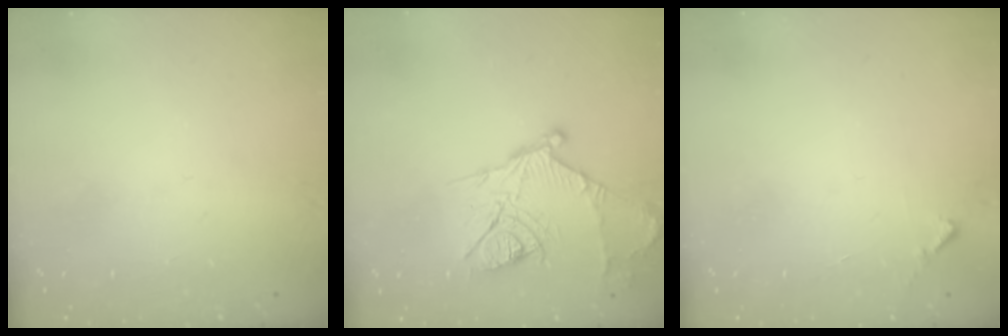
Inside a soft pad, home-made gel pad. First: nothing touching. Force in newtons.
{"total": 15.1, "press": 15.0, "slide": 1.3}
{"total": 4.4, "press": 4.4, "slide": 0.3}